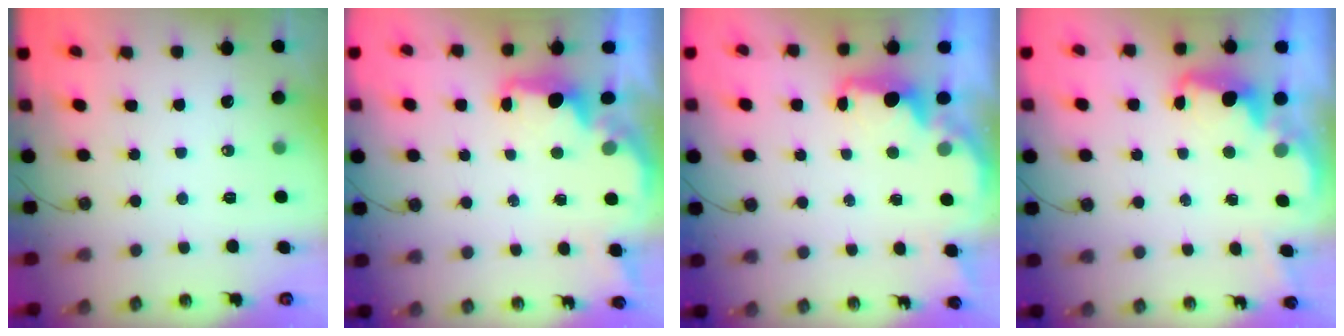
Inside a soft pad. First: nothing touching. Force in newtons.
{"total": 1.6, "press": 1.5, "slide": 0.5}
{"total": 2.3, "press": 2.2, "slide": 0.8}
{"total": 2.5, "press": 2.4, "slide": 0.5}